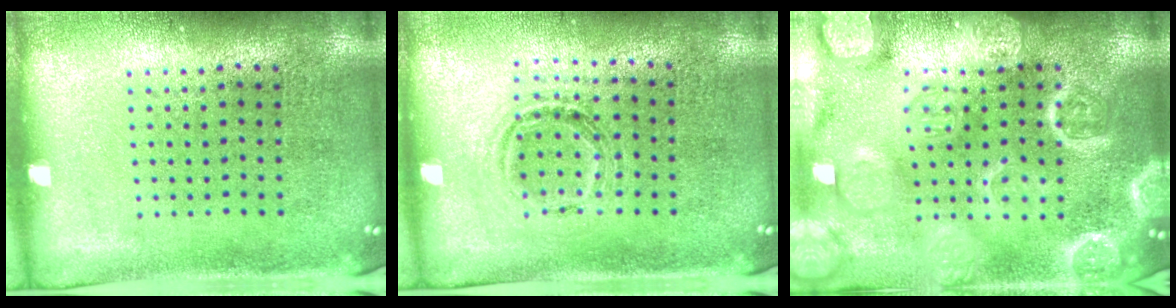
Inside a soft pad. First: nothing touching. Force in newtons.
{"total": 1.0, "press": 0.9, "slide": 0.3}
{"total": 6.3, "press": 6.2, "slide": 0.8}